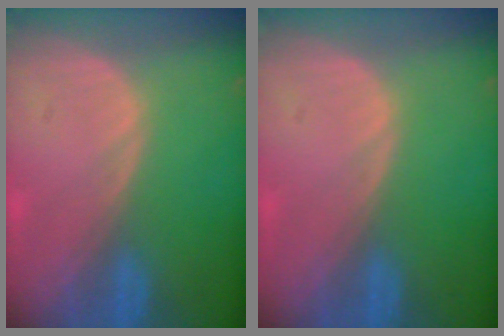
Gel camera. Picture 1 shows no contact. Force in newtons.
{"total": 0.0}